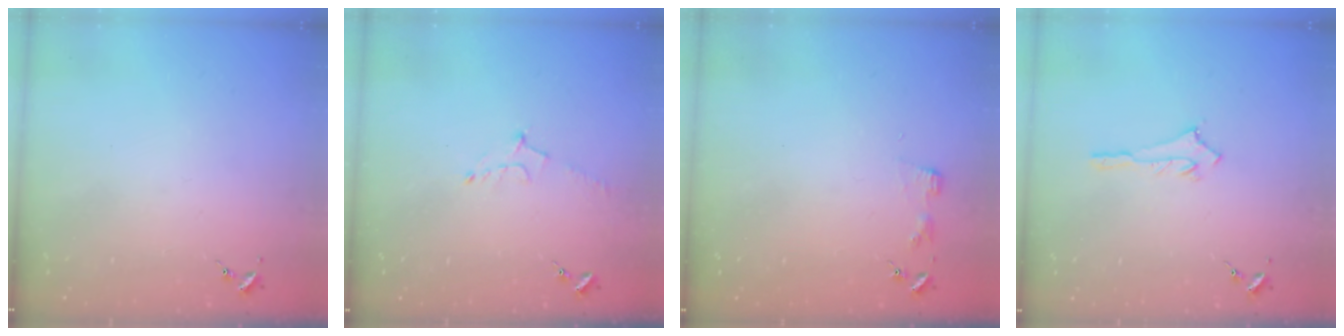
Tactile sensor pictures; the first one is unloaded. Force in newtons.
{"total": 5.6, "press": 5.5, "slide": 1.0}
{"total": 2.9, "press": 2.9, "slide": 0.3}
{"total": 2.9, "press": 2.9, "slide": 0.2}